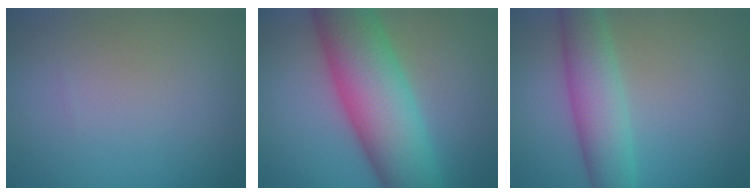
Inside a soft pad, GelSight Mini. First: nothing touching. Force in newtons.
{"total": 11.4, "press": 11.4, "slide": 0.5}
{"total": 5.3, "press": 5.3, "slide": 0.0}